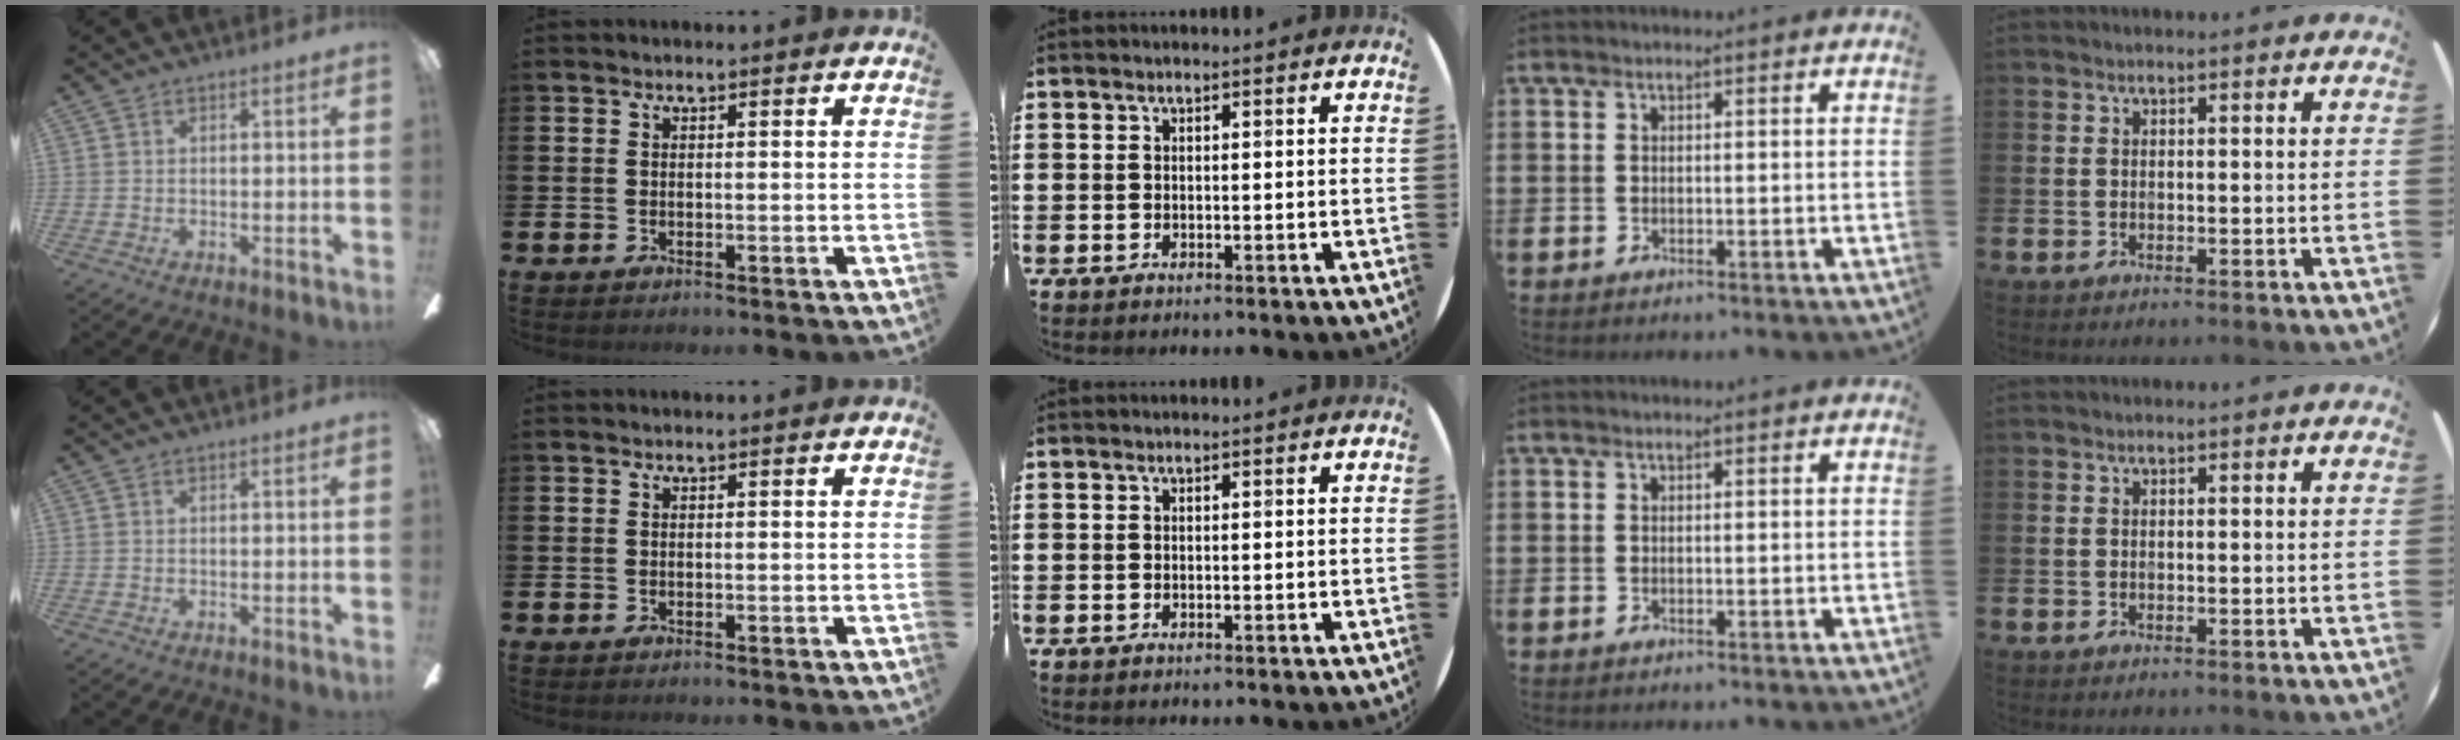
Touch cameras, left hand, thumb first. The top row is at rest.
{}